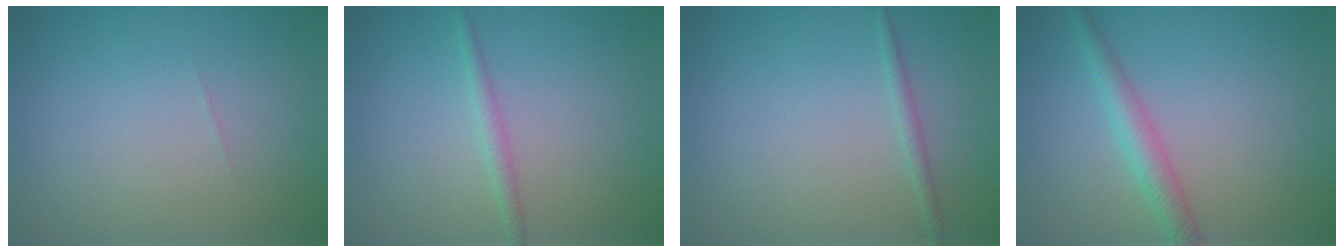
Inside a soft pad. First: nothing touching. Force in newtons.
{"total": 1.3, "press": 1.3, "slide": 0.0}
{"total": 0.9, "press": 0.9, "slide": 0.1}
{"total": 2.8, "press": 2.8, "slide": 0.0}